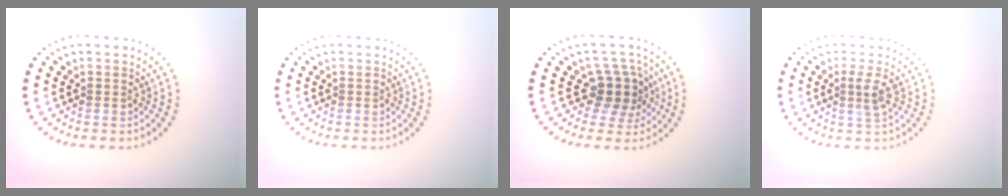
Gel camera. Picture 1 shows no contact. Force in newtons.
{"total": 0.0}
{"total": 3.5, "press": 2.8, "slide": 2.2}
{"total": 1.9, "press": 1.4, "slide": 1.2}